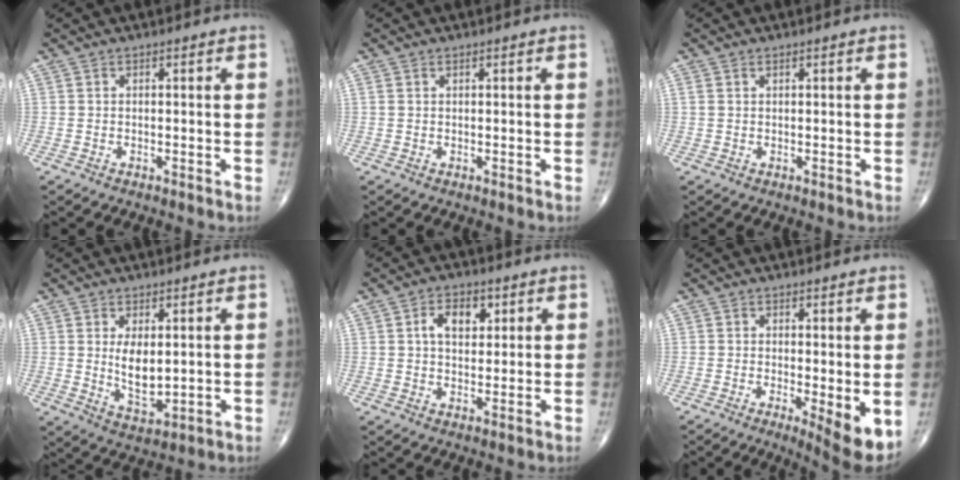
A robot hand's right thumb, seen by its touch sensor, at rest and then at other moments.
{"total": 0.6, "force": [0.4, 0.3, 0.4], "torque": [-0.010, 0.008, 0.009]}
{"total": 0.9, "force": [0.5, 0.4, 0.6], "torque": [-0.014, 0.009, 0.012]}
{"total": 7.0, "force": [1.1, 3.4, 5.9], "torque": [-0.088, -0.021, 0.033]}
{"total": 6.2, "force": [2.1, 3.9, 4.4], "torque": [-0.051, -0.002, 0.031]}
{"total": 6.4, "force": [-1.0, 1.7, 6.1], "torque": [-0.087, -0.019, -0.014]}